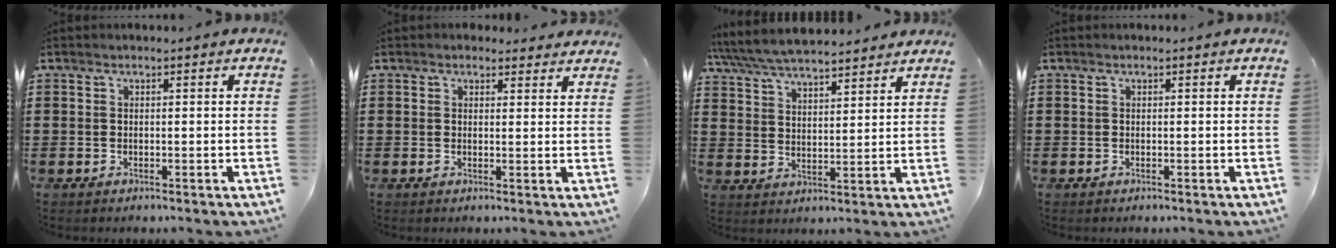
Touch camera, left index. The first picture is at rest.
{"total": 1.9, "force": [1.8, 0.7, 0.2], "torque": [-0.001, 0.000, 0.032]}
{"total": 6.3, "force": [6.0, 0.8, 1.8], "torque": [-0.059, -0.027, 0.107]}
{"total": 0.0}